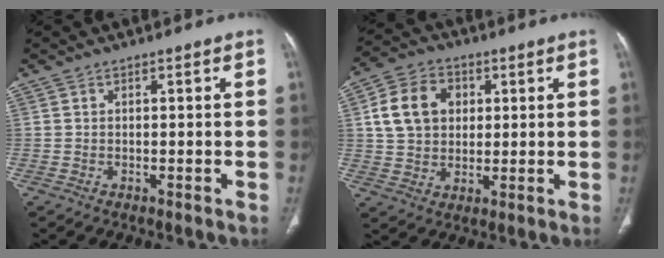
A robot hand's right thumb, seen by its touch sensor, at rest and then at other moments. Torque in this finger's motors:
{"motor_torque": [-0.68, 0.63, 0.66, -0.05, 0.08]}